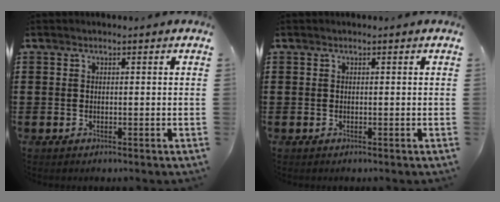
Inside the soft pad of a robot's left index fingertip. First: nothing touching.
{"total": 0.0}